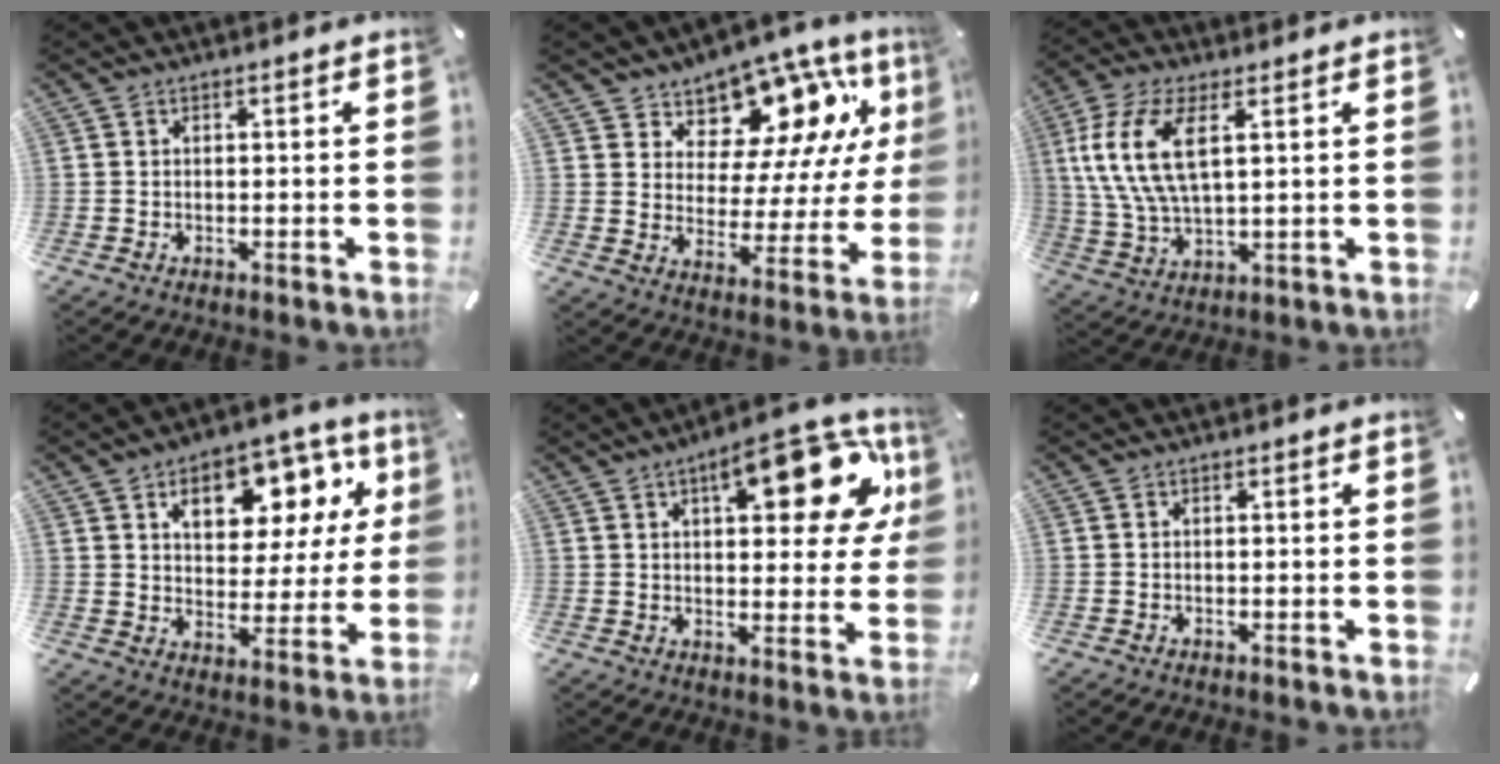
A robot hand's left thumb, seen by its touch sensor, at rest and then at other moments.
{"total": 13.4, "force": [9.1, 8.3, 5.2], "torque": [-0.078, -0.079, 0.156]}
{"total": 12.4, "force": [4.0, 5.7, 10.2], "torque": [-0.238, -0.005, 0.069]}
{"total": 15.6, "force": [7.8, 9.6, 9.6], "torque": [-0.131, -0.033, 0.130]}
{"total": 19.2, "force": [8.4, 8.1, 15.2], "torque": [-0.195, -0.032, 0.129]}
{"total": 0.0}